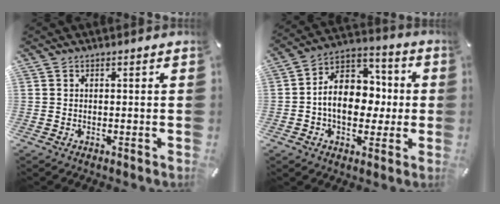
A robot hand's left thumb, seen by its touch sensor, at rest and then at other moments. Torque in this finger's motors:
{"motor_torque": [0.86, 2.08, 1.20, -0.86, 0.30]}